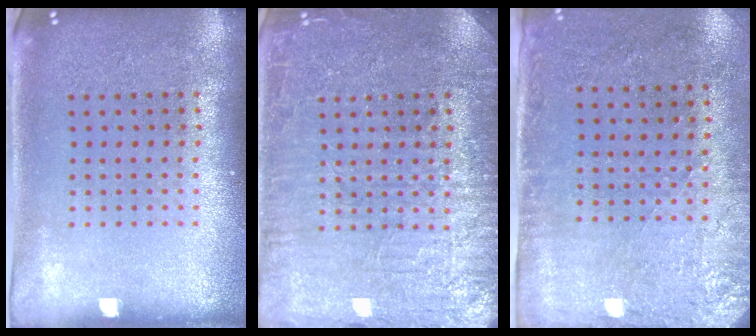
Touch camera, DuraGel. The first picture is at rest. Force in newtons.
{"total": 6.3, "press": 6.2, "slide": 1.0}
{"total": 2.8, "press": 2.3, "slide": 1.6}